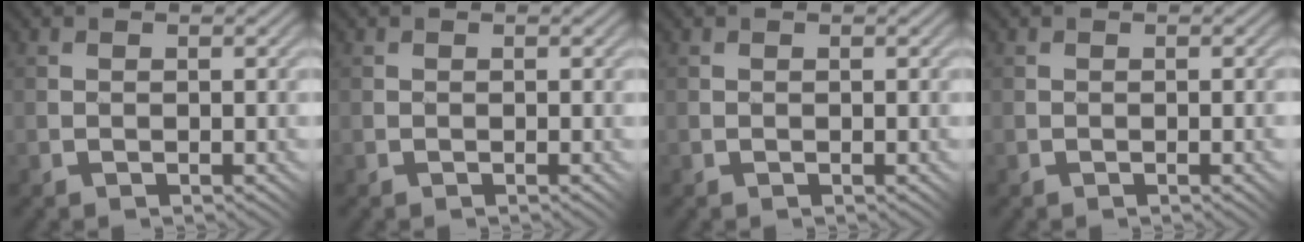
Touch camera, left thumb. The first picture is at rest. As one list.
[{"total": 0.0}, {"total": 0.0}, {"total": 1.6, "force": [-0.5, 0.8, 1.3], "torque": [-0.015, -0.004, -0.003]}]